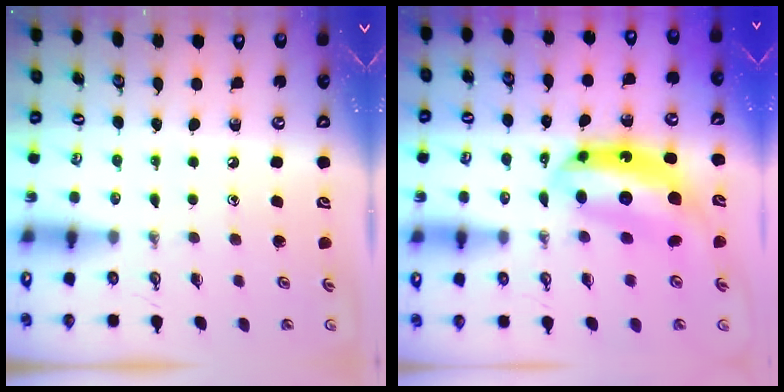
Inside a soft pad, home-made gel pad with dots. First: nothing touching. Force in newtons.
{"total": 11.6, "press": 11.5, "slide": 1.2}